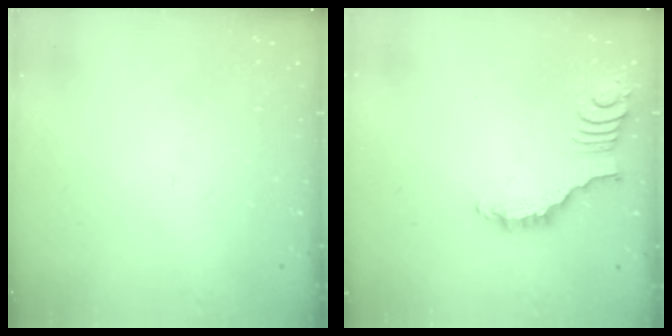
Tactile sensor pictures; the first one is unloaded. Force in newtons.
{"total": 3.2, "press": 3.2, "slide": 0.5}